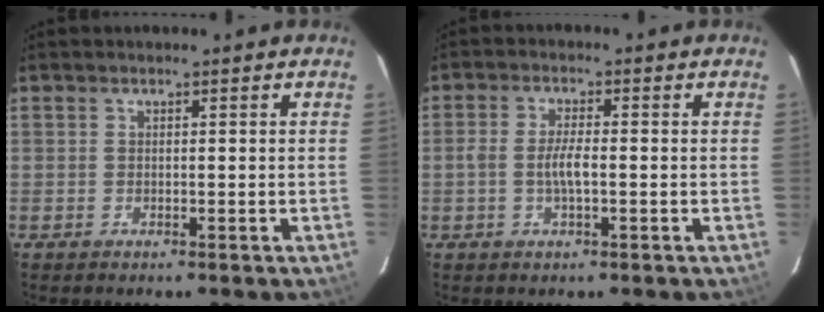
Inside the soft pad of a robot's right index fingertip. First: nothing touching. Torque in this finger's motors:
{"motor_torque": [0.43, -0.07, 0.16, 0.10]}